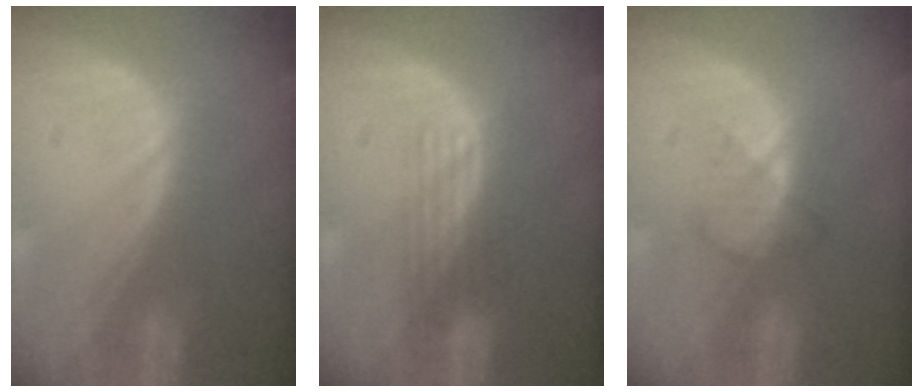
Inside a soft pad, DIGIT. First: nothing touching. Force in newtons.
{"total": 2.9, "press": 2.7, "slide": 1.1}
{"total": 3.0, "press": 2.8, "slide": 1.1}